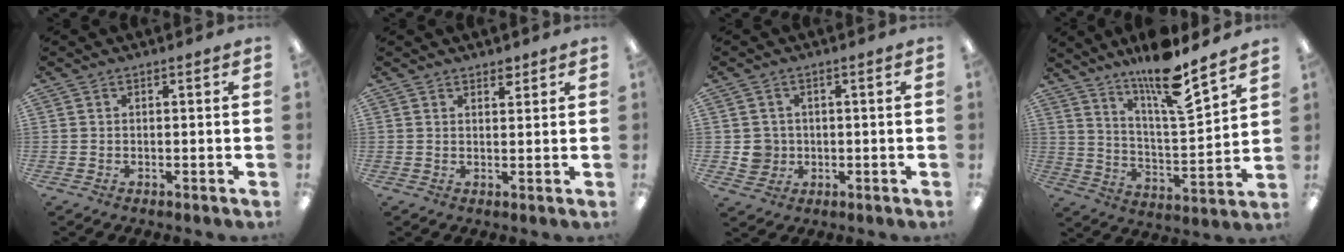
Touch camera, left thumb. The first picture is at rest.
{"total": 2.3, "force": [1.9, 1.1, 0.8], "torque": [0.000, -0.008, 0.031]}
{"total": 4.4, "force": [-0.1, 4.3, 0.8], "torque": [-0.005, 0.004, -0.001]}
{"total": 15.2, "force": [12.2, 2.3, 8.8], "torque": [-0.150, -0.083, 0.199]}